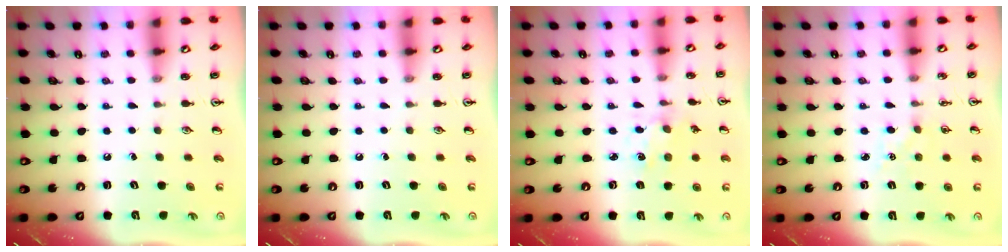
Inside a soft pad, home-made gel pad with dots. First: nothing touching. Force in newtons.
{"total": 0.0}
{"total": 1.4, "press": 1.4, "slide": 0.3}
{"total": 4.6, "press": 4.6, "slide": 0.5}